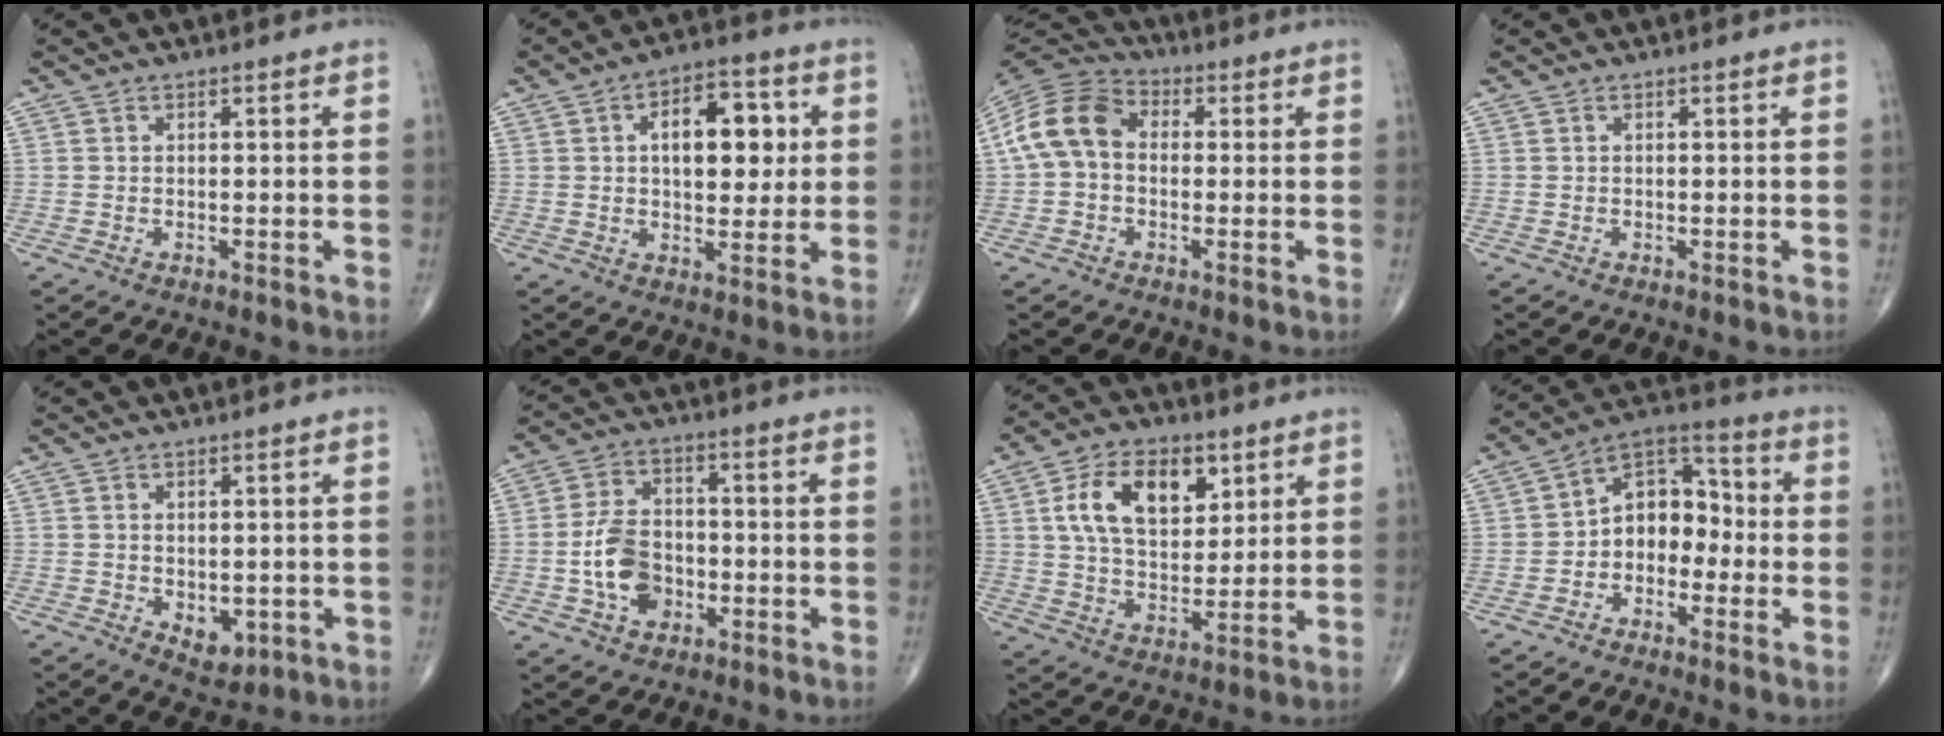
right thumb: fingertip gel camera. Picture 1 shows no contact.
{"total": 12.2, "force": [2.4, 6.7, 9.9], "torque": [-0.107, 0.006, 0.032]}
{"total": 10.9, "force": [0.3, 8.0, 7.4], "torque": [-0.137, 0.032, -0.010]}
{"total": 0.0}
{"total": 4.4, "force": [-0.9, 2.9, 3.2], "torque": [-0.026, -0.007, 0.000]}
{"total": 9.6, "force": [-2.4, 6.7, 6.4], "torque": [-0.098, 0.019, -0.046]}
{"total": 14.1, "force": [5.2, 8.3, 10.1], "torque": [-0.143, -0.015, 0.096]}
{"total": 9.8, "force": [-1.9, 7.0, 6.6], "torque": [-0.065, 0.046, -0.054]}